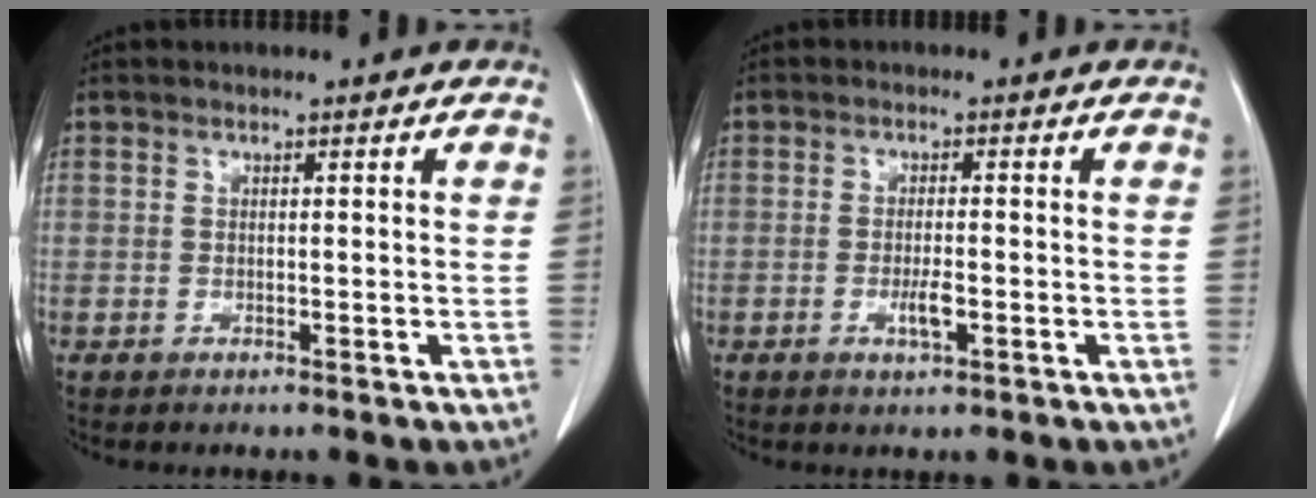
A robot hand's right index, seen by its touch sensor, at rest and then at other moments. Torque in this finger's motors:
{"motor_torque": [0.72, -0.19, 0.33, 0.04]}